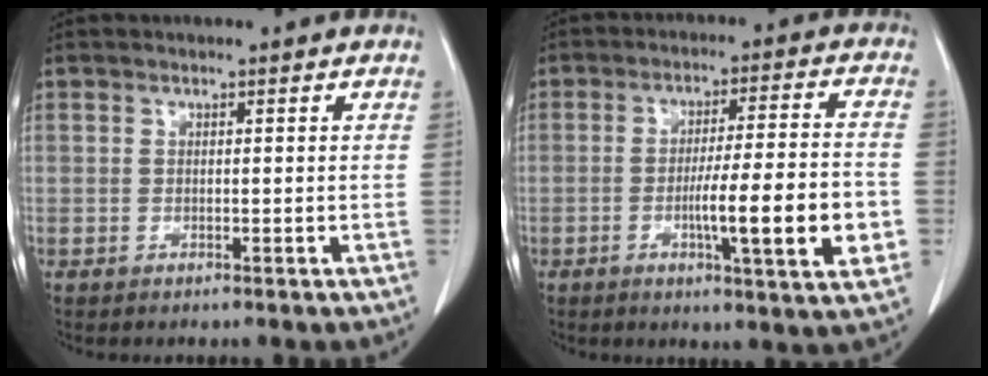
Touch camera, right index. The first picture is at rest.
{"total": 13.2, "force": [-3.4, 0.6, 12.8], "torque": [-0.191, -0.008, -0.053]}